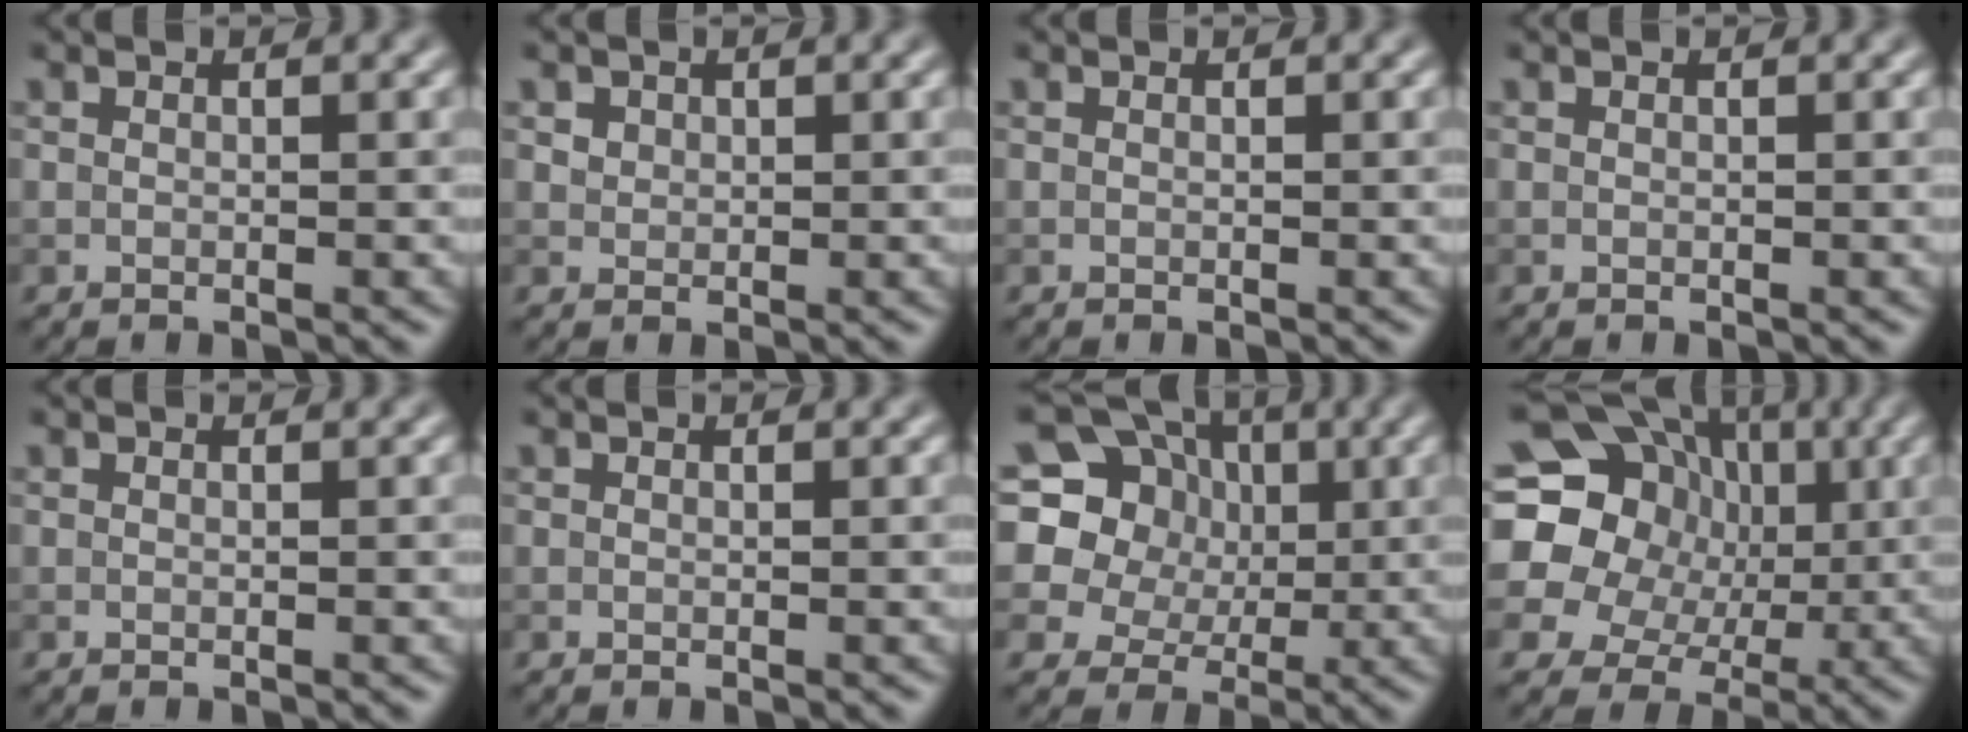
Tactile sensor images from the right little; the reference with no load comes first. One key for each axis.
{"total": 1.4, "fx": 0.8, "fy": 1.1, "fz": 0.5, "tx": -0.009, "ty": -0.006, "tz": 0.023}
{"total": 0.0}
{"total": 0.0}
{"total": 0.0}
{"total": 0.0}
{"total": 18.4, "fx": 5.9, "fy": 16.0, "fz": 7.1, "tx": -0.180, "ty": 0.055, "tz": 0.082}
{"total": 21.5, "fx": 2.8, "fy": 19.7, "fz": 8.1, "tx": -0.181, "ty": 0.017, "tz": 0.010}